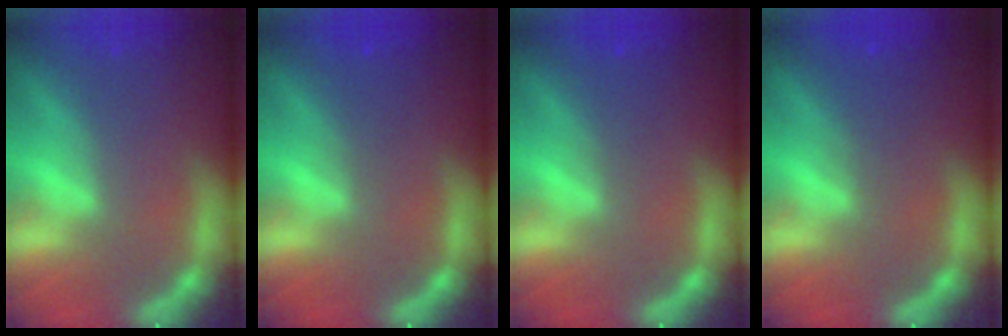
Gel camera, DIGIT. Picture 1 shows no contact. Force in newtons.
{"total": 1.4}
{"total": 1.4}
{"total": 1.9}